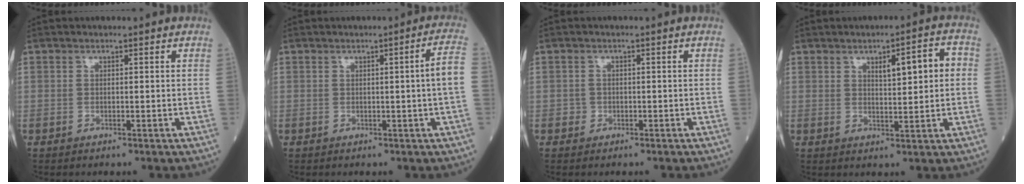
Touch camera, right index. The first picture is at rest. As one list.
[{"total": 3.8, "force": [-0.1, -0.8, 3.7], "torque": [-0.046, -0.001, -0.001]}, {"total": 0.9, "force": [-0.4, 0.9, 0.0], "torque": [0.001, 0.006, -0.009]}, {"total": 6.2, "force": [1.4, 1.4, 5.9], "torque": [-0.089, 0.017, 0.024]}]